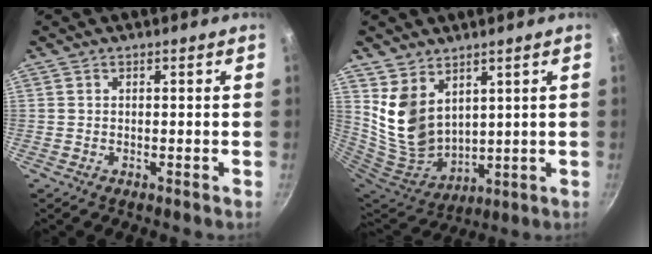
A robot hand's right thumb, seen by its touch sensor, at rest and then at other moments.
{"total": 12.1, "force": [5.9, 8.2, 6.7], "torque": [-0.110, -0.058, 0.135]}